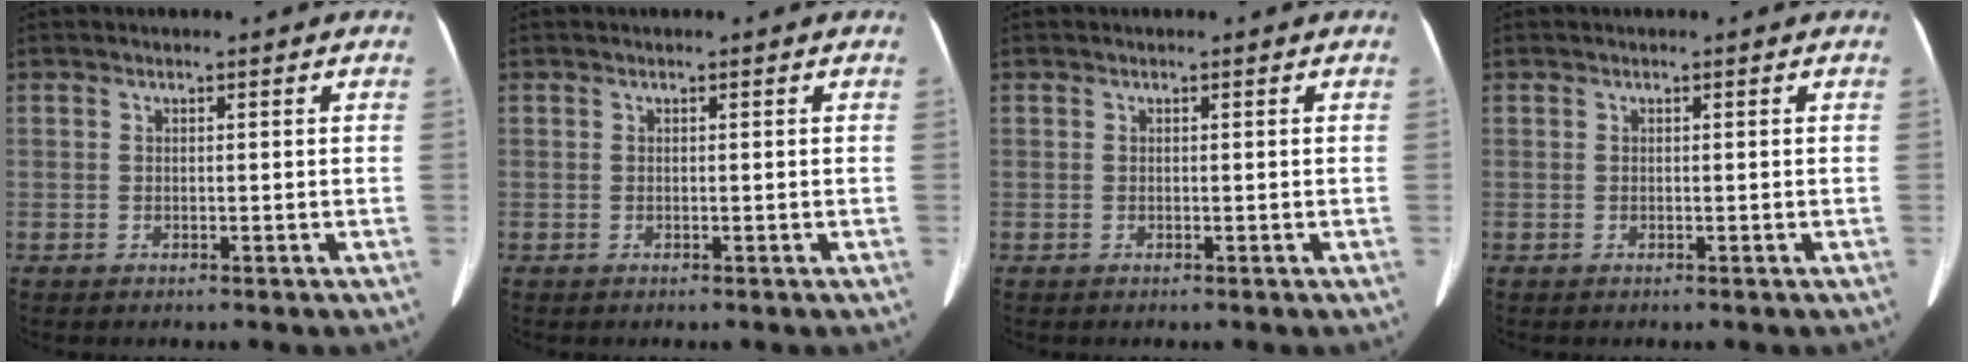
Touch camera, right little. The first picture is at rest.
{"total": 0.0}
{"total": 0.0}
{"total": 0.0}